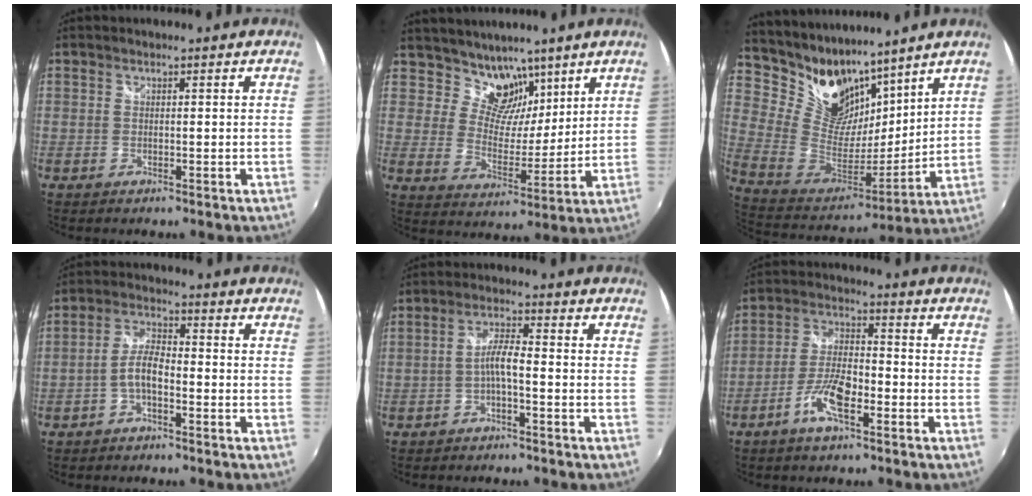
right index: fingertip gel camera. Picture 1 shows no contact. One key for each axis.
{"total": 9.2, "fx": 6.8, "fy": 5.6, "fz": 2.7, "tx": -0.036, "ty": -0.012, "tz": 0.120}
{"total": 17.5, "fx": 13.7, "fy": 9.1, "fz": 6.0, "tx": -0.157, "ty": -0.004, "tz": 0.272}
{"total": 4.8, "fx": -2.2, "fy": 1.8, "fz": 3.9, "tx": -0.084, "ty": 0.014, "tz": -0.045}
{"total": 3.9, "fx": -1.7, "fy": 0.5, "fz": 3.4, "tx": -0.071, "ty": 0.009, "tz": -0.033}
{"total": 8.1, "fx": -4.3, "fy": 2.3, "fz": 6.5, "tx": -0.137, "ty": 0.004, "tz": -0.083}